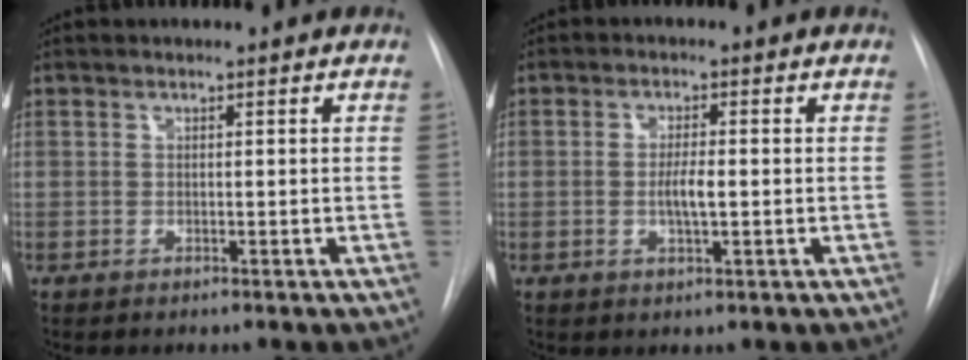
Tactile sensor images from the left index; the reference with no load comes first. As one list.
[{"total": 3.3, "force": [-0.4, 0.7, 3.2], "torque": [-0.060, -0.002, -0.005]}]